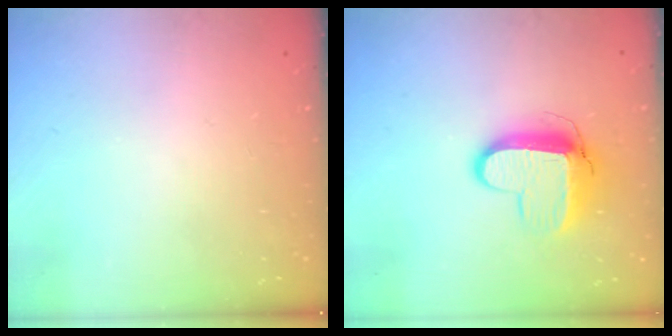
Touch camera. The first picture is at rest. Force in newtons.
{"total": 10.3, "press": 10.3, "slide": 1.2}